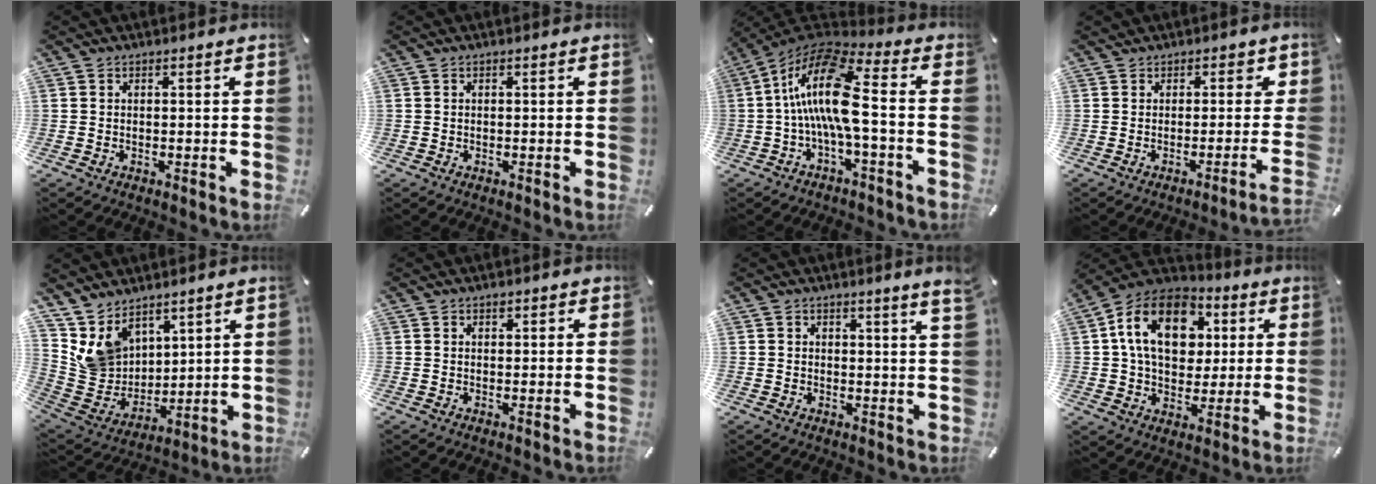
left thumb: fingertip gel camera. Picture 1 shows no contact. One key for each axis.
{"total": 0.0}
{"total": 16.7, "fx": -0.6, "fy": 5.2, "fz": 15.8, "tx": -0.327, "ty": -0.006, "tz": -0.014}
{"total": 2.7, "fx": 0.1, "fy": 0.3, "fz": 2.7, "tx": -0.035, "ty": -0.018, "tz": -0.002}
{"total": 8.7, "fx": 5.9, "fy": 6.2, "fz": 1.3, "tx": -0.063, "ty": -0.053, "tz": 0.125}
{"total": 1.0, "fx": 0.6, "fy": 0.7, "fz": 0.4, "tx": -0.008, "ty": 0.002, "tz": 0.011}
{"total": 2.5, "fx": 1.8, "fy": -0.2, "fz": 1.6, "tx": -0.027, "ty": -0.009, "tz": 0.031}
{"total": 17.8, "fx": 4.9, "fy": 13.0, "fz": 11.2, "tx": -0.204, "ty": 0.000, "tz": 0.087}